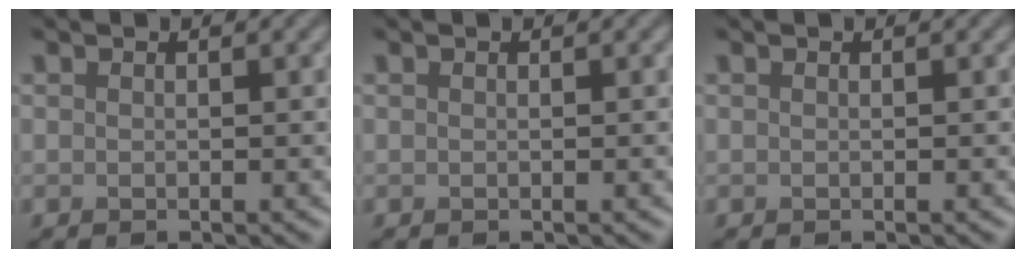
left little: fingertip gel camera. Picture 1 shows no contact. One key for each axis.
{"total": 0.0}
{"total": 0.0}